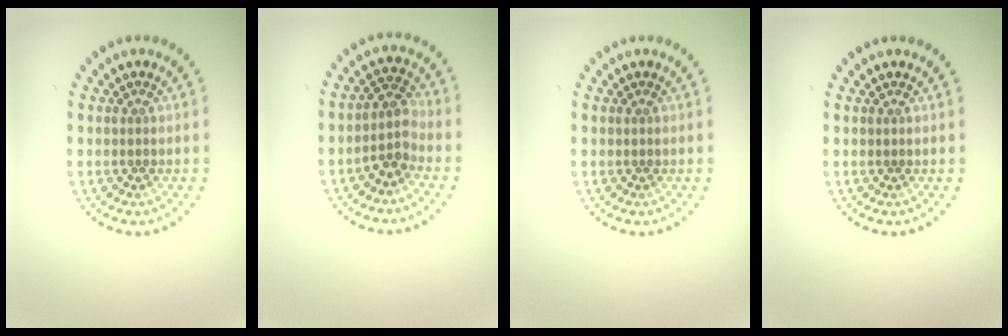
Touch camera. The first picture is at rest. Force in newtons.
{"total": 2.4, "press": 2.0, "slide": 1.4}
{"total": 0.0}
{"total": 0.0}